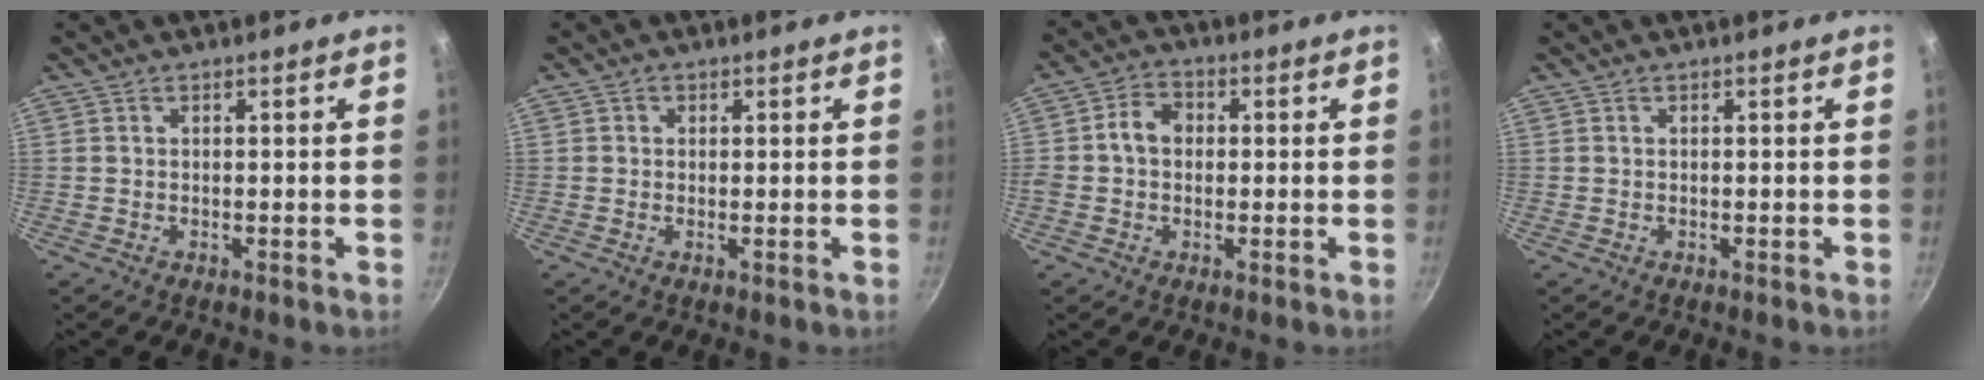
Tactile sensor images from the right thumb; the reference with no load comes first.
{"total": 0.9, "force": [0.2, 0.8, 0.4], "torque": [-0.005, 0.000, 0.000]}
{"total": 5.5, "force": [0.2, 4.5, 3.2], "torque": [-0.034, 0.013, -0.008]}
{"total": 0.0}